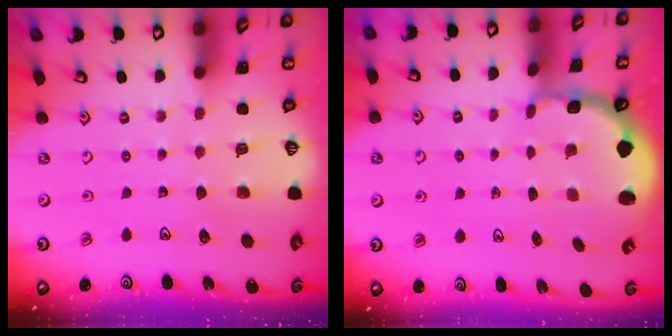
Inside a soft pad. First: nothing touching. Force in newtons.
{"total": 2.4, "press": 2.1, "slide": 1.2}